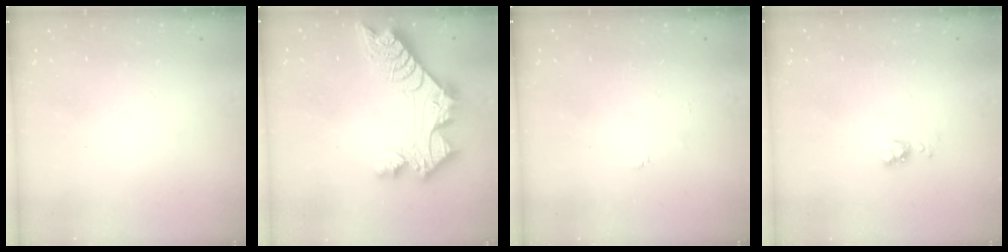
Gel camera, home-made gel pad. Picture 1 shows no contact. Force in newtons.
{"total": 14.9, "press": 14.8, "slide": 1.5}
{"total": 3.7, "press": 3.7, "slide": 0.4}
{"total": 4.3, "press": 4.2, "slide": 0.7}